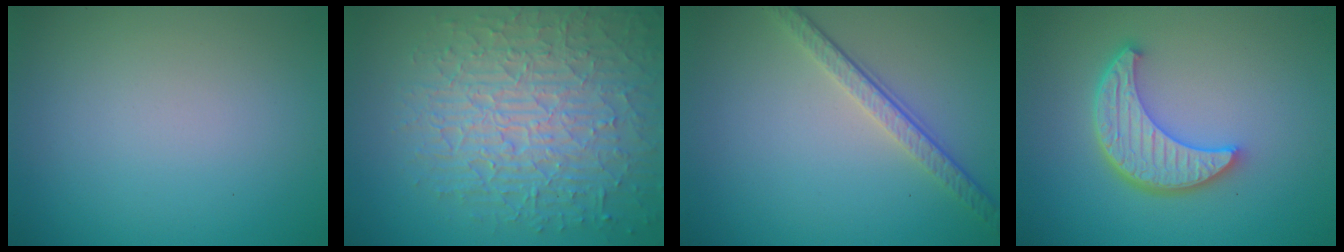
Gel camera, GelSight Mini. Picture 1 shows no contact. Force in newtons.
{"total": 8.8, "press": 6.2, "slide": 6.2}
{"total": 3.6, "press": 2.6, "slide": 2.4}
{"total": 5.6, "press": 4.3, "slide": 3.6}